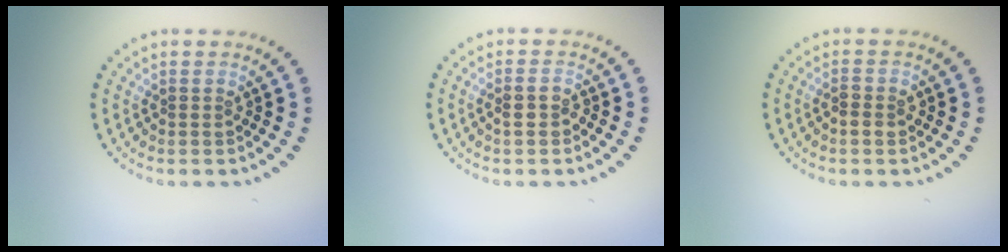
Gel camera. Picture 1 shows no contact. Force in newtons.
{"total": 1.2, "press": 1.1, "slide": 0.5}
{"total": 1.4, "press": 1.4, "slide": 0.3}